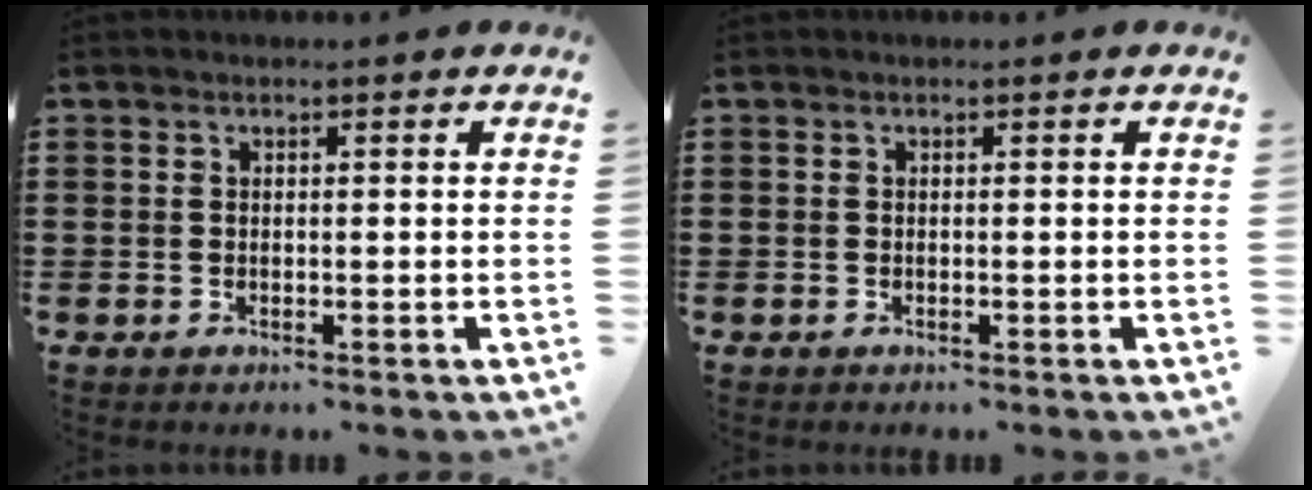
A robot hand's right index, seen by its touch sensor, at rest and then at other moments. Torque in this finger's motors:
{"motor_torque": [0.00, 0.00, 0.00, 0.00]}